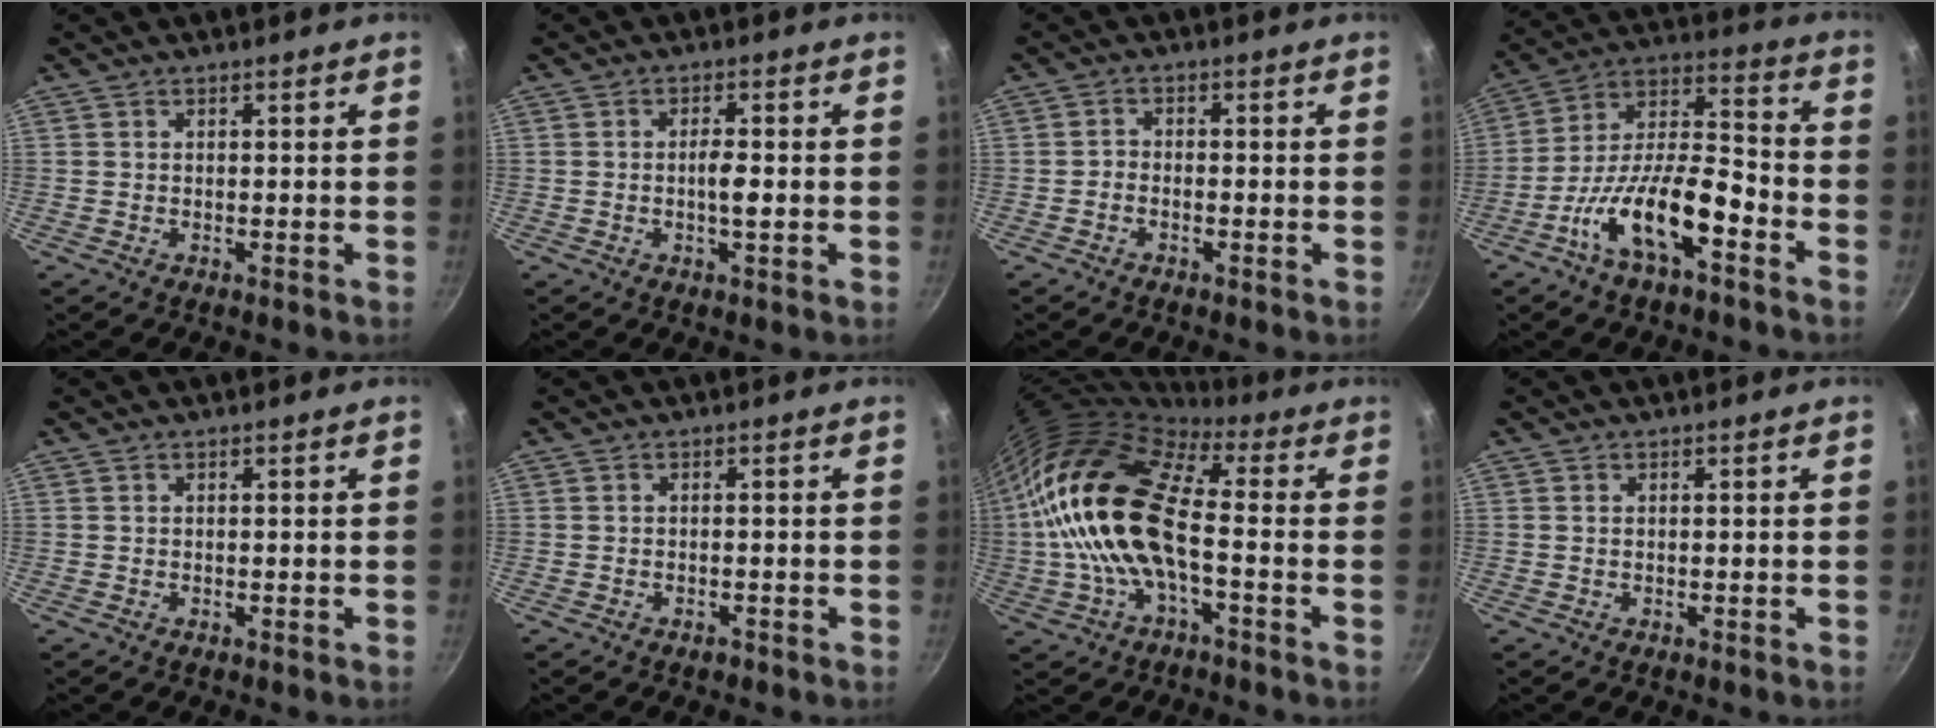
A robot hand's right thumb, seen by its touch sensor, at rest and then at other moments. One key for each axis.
{"total": 3.4, "fx": -0.5, "fy": 0.8, "fz": 3.3, "tx": -0.060, "ty": 0.003, "tz": -0.011}
{"total": 1.7, "fx": -1.2, "fy": 0.9, "fz": 0.8, "tx": -0.017, "ty": 0.013, "tz": -0.025}
{"total": 16.5, "fx": -8.0, "fy": 6.2, "fz": 13.0, "tx": -0.216, "ty": 0.059, "tz": -0.154}
{"total": 0.0}
{"total": 0.8, "fx": -0.6, "fy": 0.4, "fz": 0.3, "tx": -0.009, "ty": 0.007, "tz": -0.007}
{"total": 20.3, "fx": -0.7, "fy": 9.4, "fz": 18.0, "tx": -0.328, "ty": 0.028, "tz": -0.023}
{"total": 0.0}